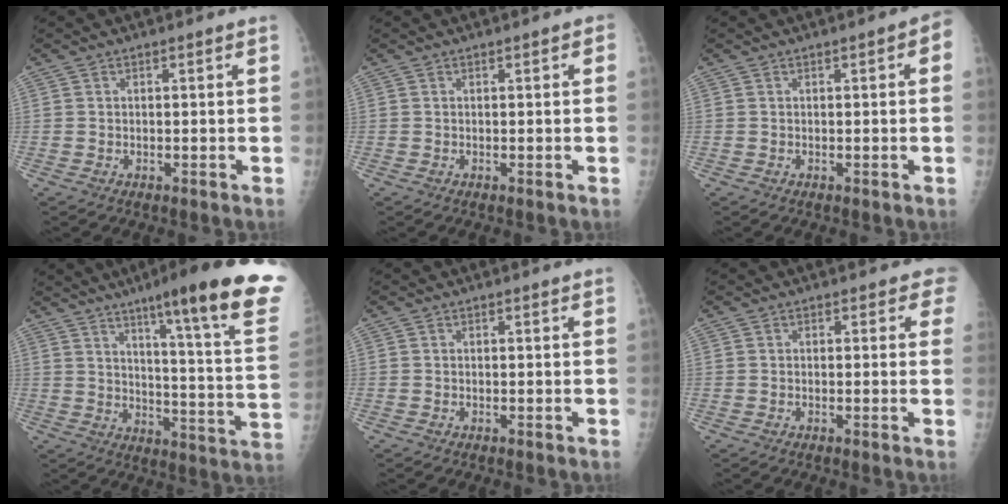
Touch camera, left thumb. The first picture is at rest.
{"total": 1.1, "force": [0.3, 0.4, 0.9], "torque": [-0.008, 0.003, 0.000]}
{"total": 2.6, "force": [0.6, 0.9, 2.3], "torque": [-0.021, 0.004, -0.001]}
{"total": 24.9, "force": [16.2, 1.6, 18.8], "torque": [-0.245, -0.084, 0.218]}
{"total": 0.0}
{"total": 2.1, "force": [1.1, 1.4, 1.1], "torque": [0.014, -0.002, 0.001]}